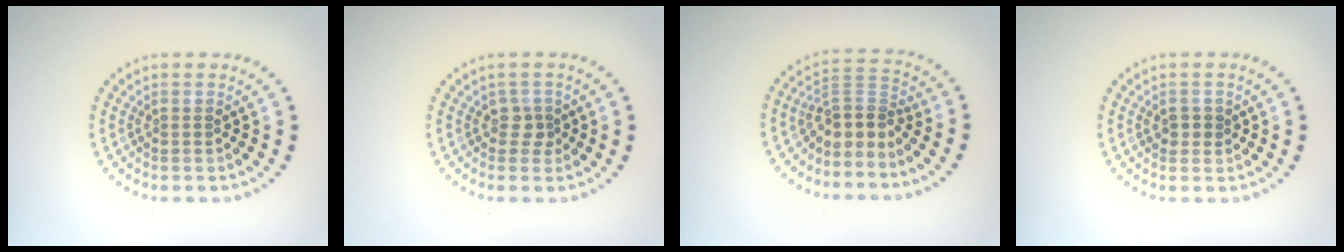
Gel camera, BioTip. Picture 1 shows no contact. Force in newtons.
{"total": 1.3, "press": 1.0, "slide": 0.8}
{"total": 3.4, "press": 2.6, "slide": 2.3}
{"total": 1.3, "press": 1.2, "slide": 0.5}